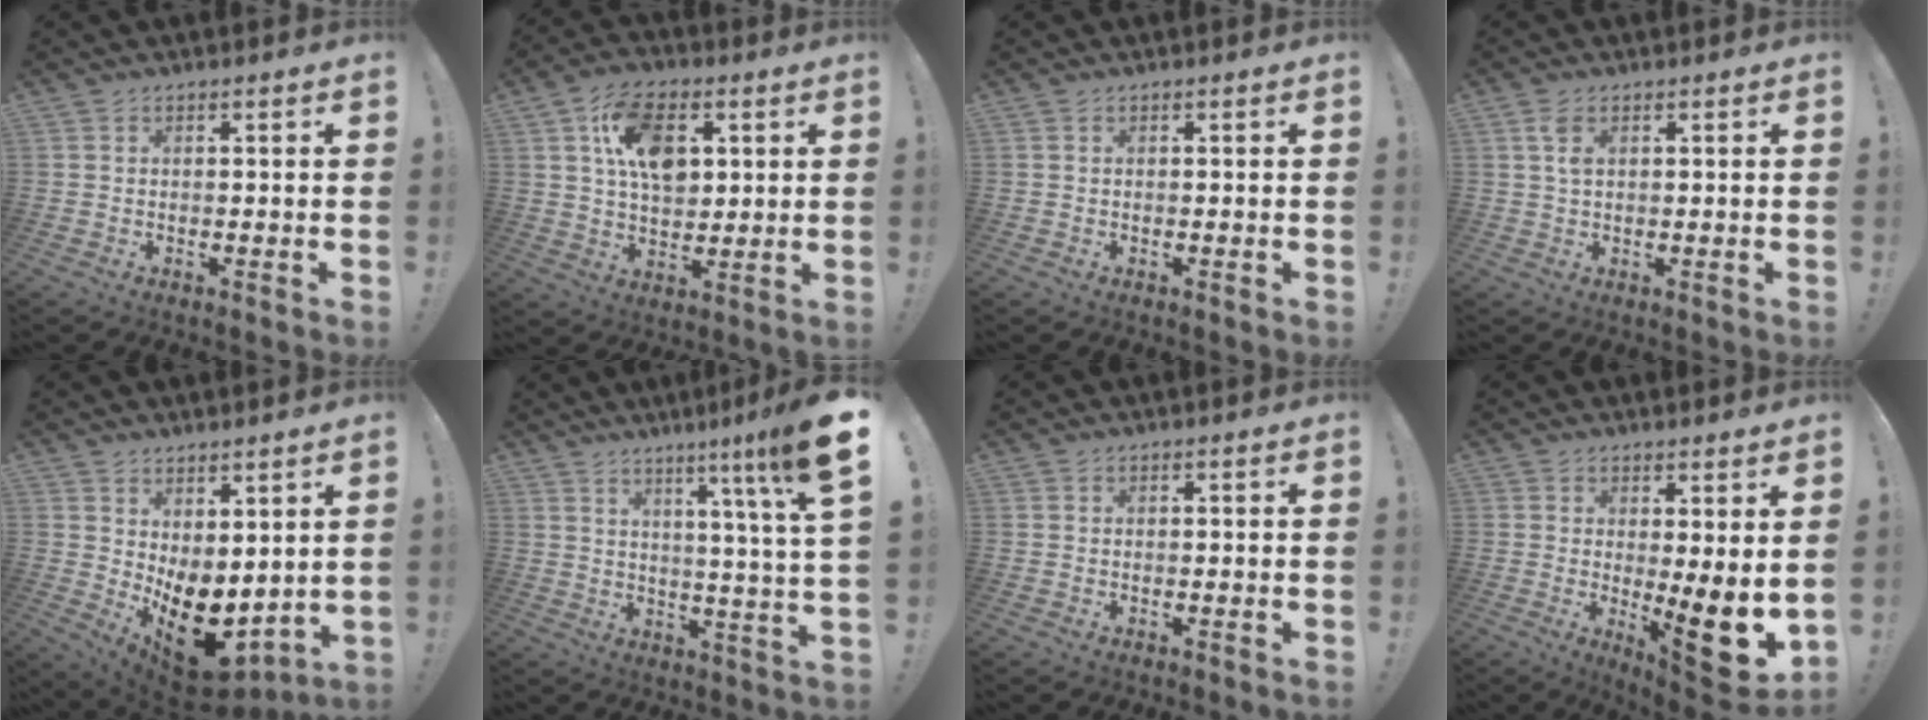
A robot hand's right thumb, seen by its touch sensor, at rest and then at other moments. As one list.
[{"total": 14.3, "force": [4.4, 9.1, 10.1], "torque": [-0.148, 0.006, 0.082]}, {"total": 0.0}, {"total": 3.5, "force": [1.4, 1.6, 2.8], "torque": [-0.044, -0.003, 0.022]}, {"total": 13.7, "force": [-3.8, 8.0, 10.5], "torque": [-0.133, 0.015, -0.040]}, {"total": 12.7, "force": [6.2, -1.9, 11.0], "torque": [-0.162, -0.049, 0.075]}, {"total": 0.0}, {"total": 12.3, "force": [-1.8, 1.8, 12.0], "torque": [-0.140, -0.026, -0.023]}]